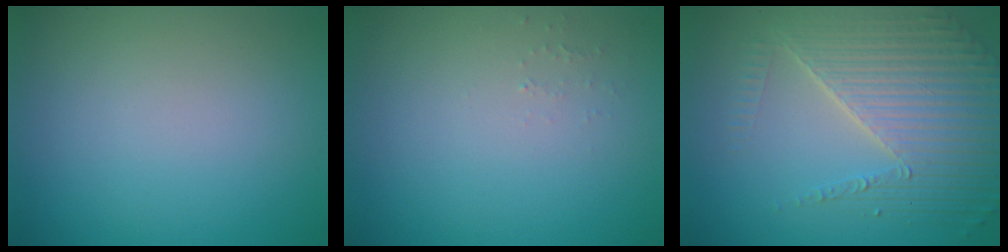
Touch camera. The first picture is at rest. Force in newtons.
{"total": 0.5, "press": 0.5, "slide": 0.1}
{"total": 6.7, "press": 4.9, "slide": 4.5}